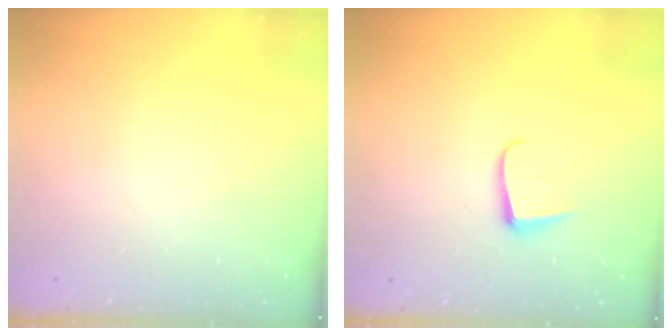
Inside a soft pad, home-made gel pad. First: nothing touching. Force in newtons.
{"total": 6.0, "press": 6.0, "slide": 0.8}